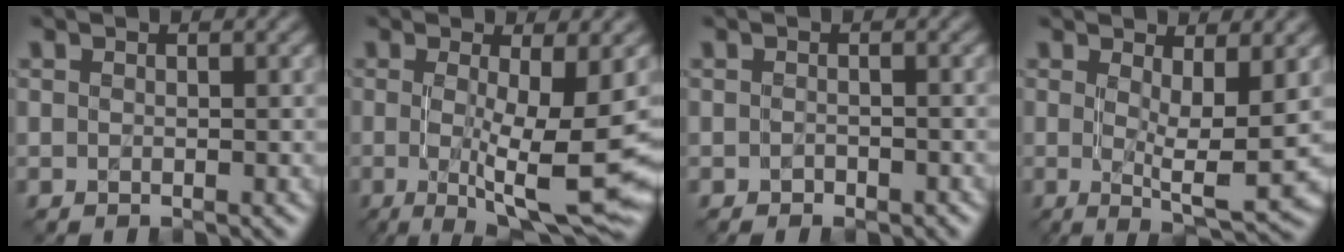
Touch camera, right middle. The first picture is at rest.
{"total": 7.9, "force": [-0.9, 1.3, 7.8], "torque": [-0.121, -0.016, -0.013]}
{"total": 0.7, "force": [-0.6, 0.4, 0.3], "torque": [-0.005, 0.000, -0.011]}
{"total": 4.7, "force": [0.7, 0.8, 4.6], "torque": [-0.070, -0.013, 0.012]}